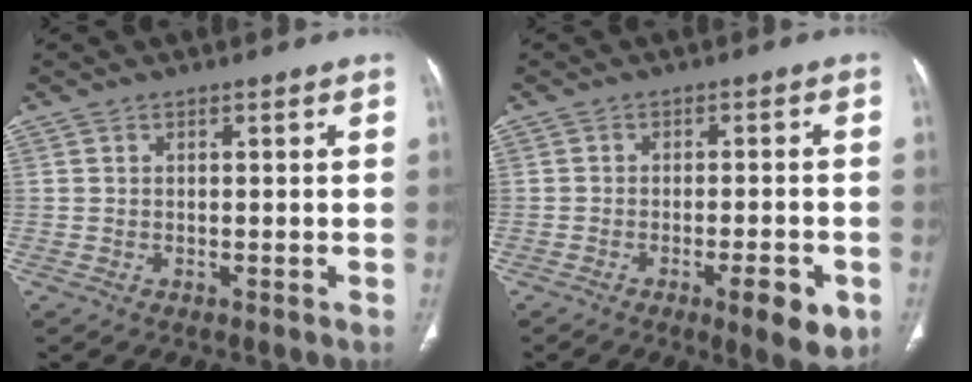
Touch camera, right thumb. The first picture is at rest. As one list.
[{"total": 7.6, "force": [-3.3, 2.2, 6.5], "torque": [-0.084, 0.004, -0.042]}]